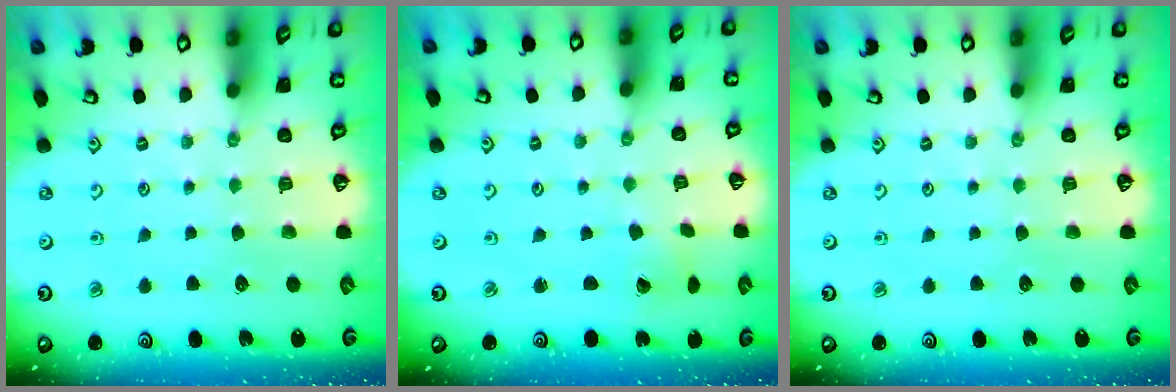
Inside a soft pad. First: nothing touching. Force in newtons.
{"total": 2.7, "press": 2.7, "slide": 0.5}
{"total": 0.0}